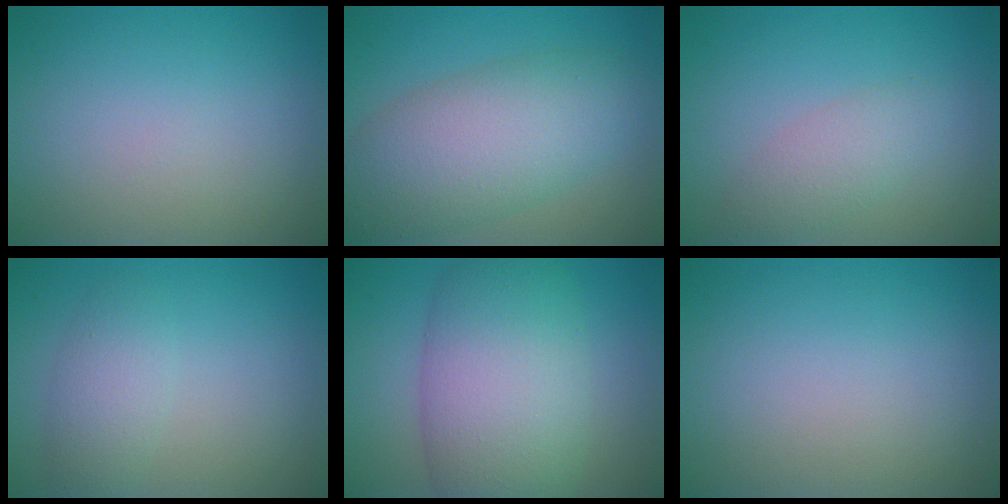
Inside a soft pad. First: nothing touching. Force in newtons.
{"total": 8.3, "press": 8.2, "slide": 0.7}
{"total": 2.6, "press": 2.6, "slide": 0.1}
{"total": 2.7, "press": 2.7, "slide": 0.1}
{"total": 10.4, "press": 10.4, "slide": 0.3}
{"total": 0.0}